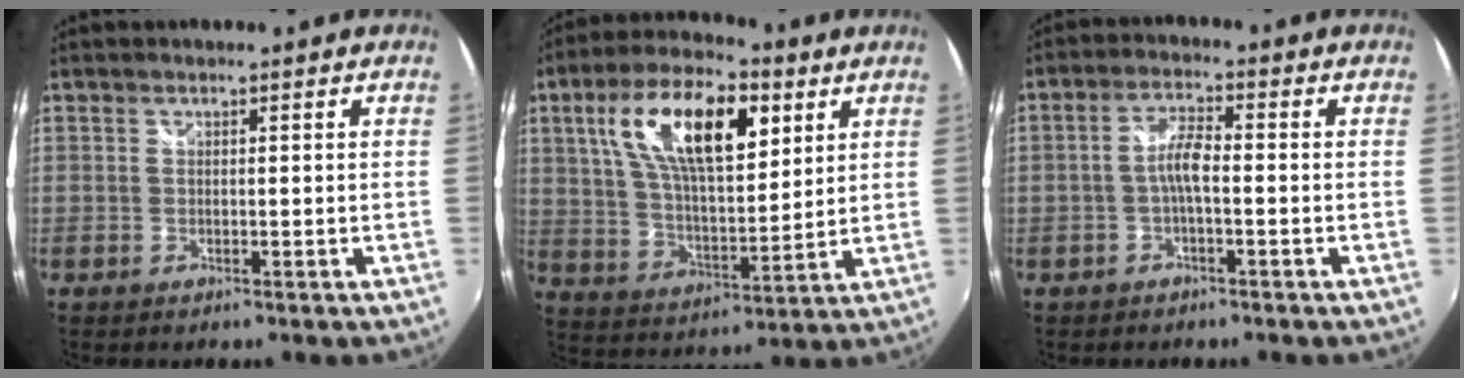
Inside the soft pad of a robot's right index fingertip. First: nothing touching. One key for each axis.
{"total": 18.8, "fx": 7.5, "fy": 8.0, "fz": 15.3, "tx": -0.275, "ty": 0.023, "tz": 0.133}
{"total": 4.0, "fx": -1.1, "fy": 0.9, "fz": 3.7, "tx": -0.076, "ty": 0.010, "tz": -0.023}